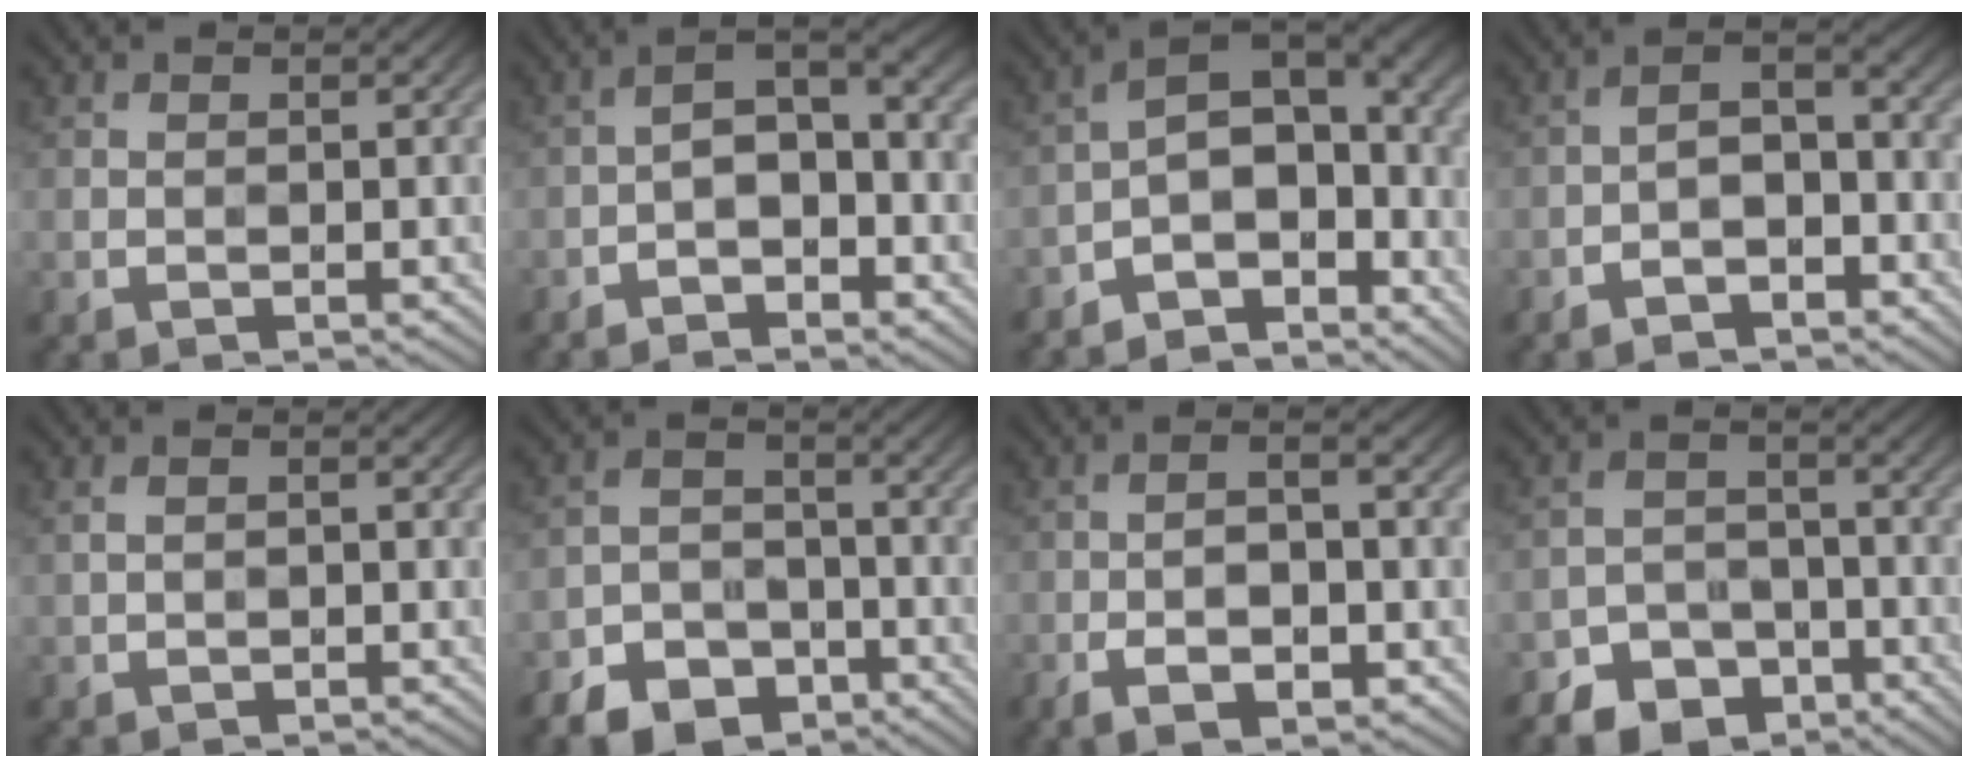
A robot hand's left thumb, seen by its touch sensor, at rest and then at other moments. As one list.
[{"total": 6.2, "force": [-2.3, 2.5, 5.2], "torque": [-0.086, 0.006, -0.042]}, {"total": 10.1, "force": [-6.2, 5.1, 6.2], "torque": [-0.092, -0.009, -0.107]}, {"total": 4.9, "force": [-3.0, 2.0, 3.4], "torque": [-0.054, 0.008, -0.054]}, {"total": 1.3, "force": [-0.2, 0.7, 1.1], "torque": [-0.026, 0.004, -0.002]}, {"total": 8.4, "force": [-5.9, 4.9, 3.5], "torque": [-0.073, -0.012, -0.109]}, {"total": 6.9, "force": [-2.6, 2.5, 5.9], "torque": [-0.111, -0.009, -0.039]}, {"total": 7.6, "force": [-5.7, 4.5, 2.5], "torque": [-0.041, -0.009, -0.094]}]